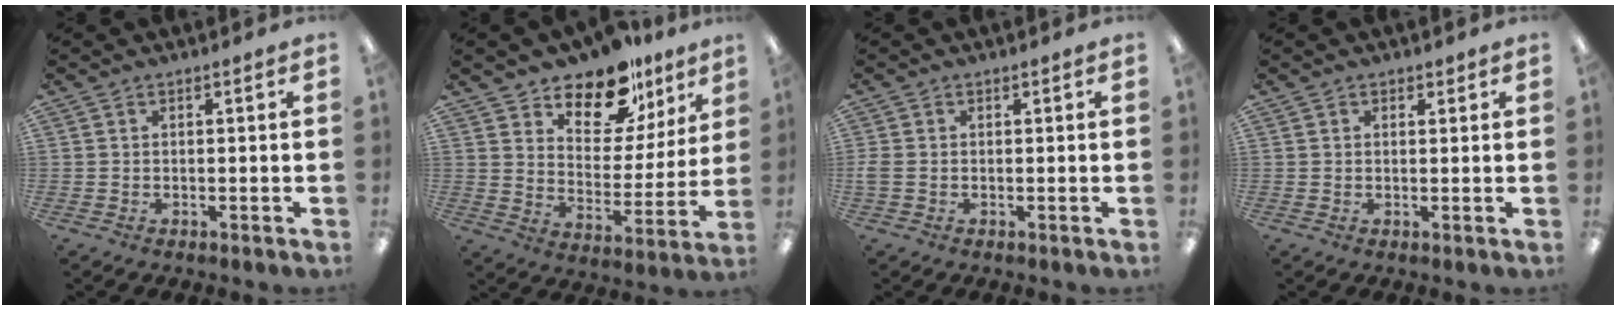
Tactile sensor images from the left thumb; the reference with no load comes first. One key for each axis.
{"total": 15.0, "fx": 12.1, "fy": 6.9, "fz": 5.5, "tx": -0.088, "ty": -0.088, "tz": 0.216}
{"total": 1.8, "fx": -0.3, "fy": 1.2, "fz": 1.2, "tx": -0.028, "ty": 0.001, "tz": -0.006}
{"total": 1.1, "fx": 0.8, "fy": 0.8, "fz": 0.1, "tx": 0.006, "ty": 0.000, "tz": 0.012}